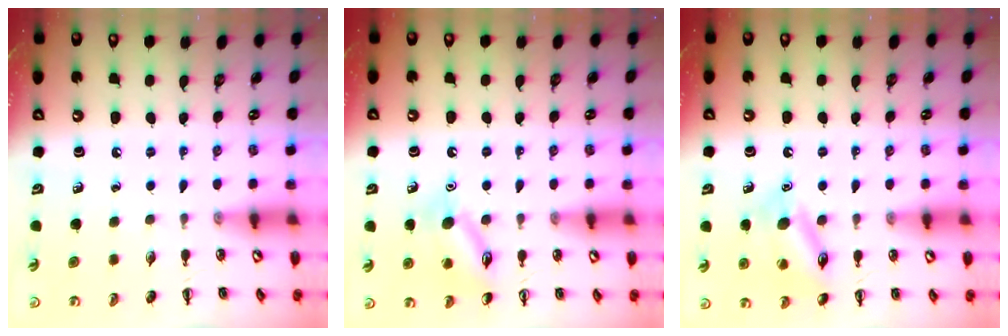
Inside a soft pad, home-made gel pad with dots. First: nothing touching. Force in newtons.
{"total": 12.0, "press": 12.0, "slide": 0.8}
{"total": 13.7, "press": 13.7, "slide": 1.0}